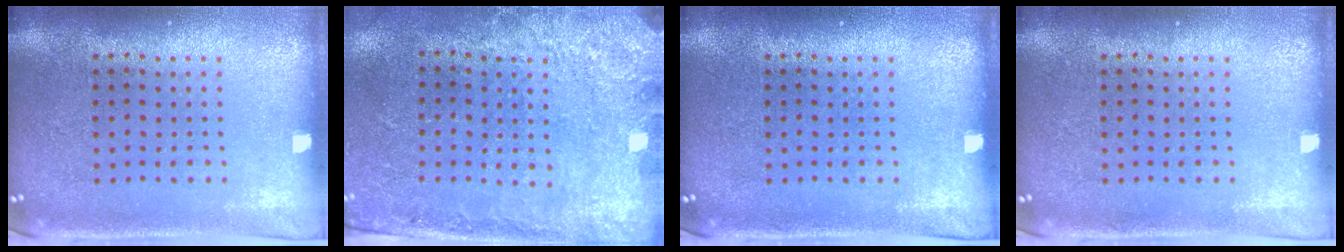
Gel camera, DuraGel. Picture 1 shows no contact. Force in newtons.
{"total": 2.8, "press": 1.9, "slide": 2.0}
{"total": 0.0}
{"total": 0.0}